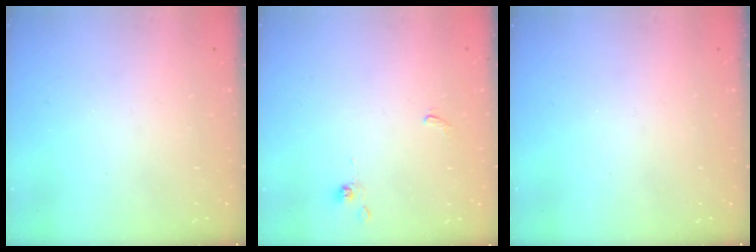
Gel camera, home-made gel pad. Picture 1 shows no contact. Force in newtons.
{"total": 1.1, "press": 1.1, "slide": 0.4}
{"total": 0.0}